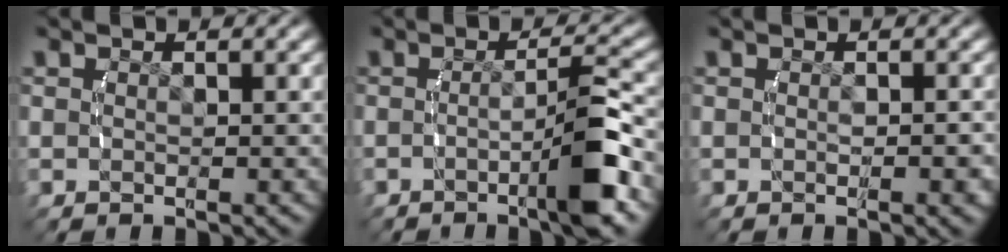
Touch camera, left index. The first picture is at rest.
{"total": 4.8, "force": [-1.8, 0.3, 4.5], "torque": [-0.064, 0.006, -0.033]}
{"total": 0.7, "force": [-0.5, 0.1, 0.5], "torque": [-0.009, -0.006, -0.005]}